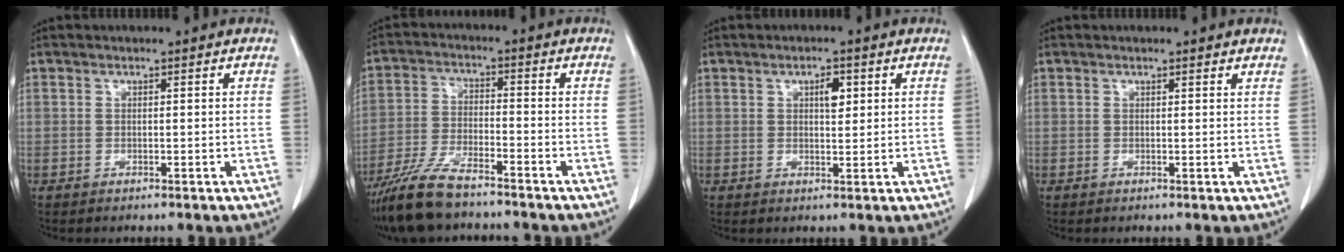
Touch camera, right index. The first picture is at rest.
{"total": 9.7, "force": [-8.1, 1.8, 5.1], "torque": [-0.106, -0.024, -0.153]}
{"total": 2.7, "force": [1.0, 1.1, 2.3], "torque": [-0.038, 0.000, 0.017]}
{"total": 1.2, "force": [1.2, 0.2, 0.3], "torque": [-0.010, -0.001, 0.008]}